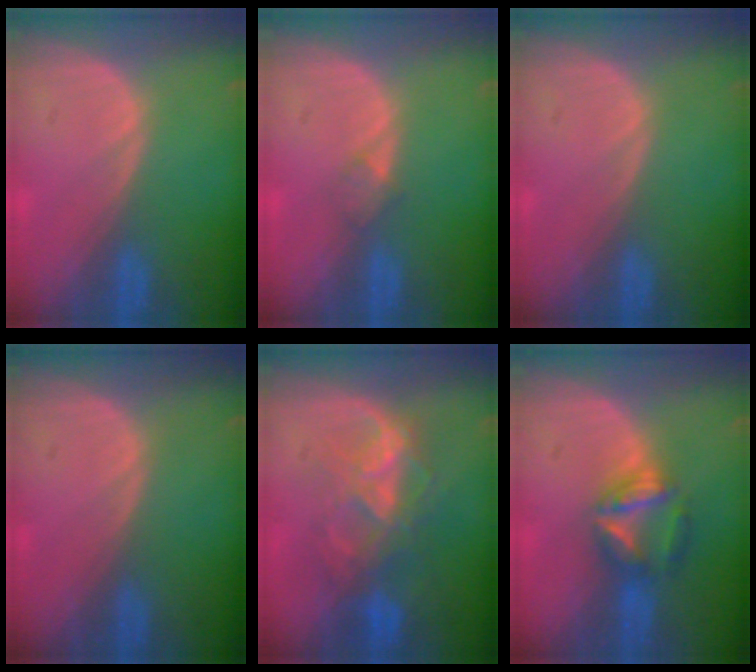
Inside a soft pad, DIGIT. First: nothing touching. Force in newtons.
{"total": 1.4, "press": 1.4, "slide": 0.1}
{"total": 0.0}
{"total": 0.0}
{"total": 7.9, "press": 7.2, "slide": 3.3}
{"total": 5.6, "press": 5.6, "slide": 0.6}